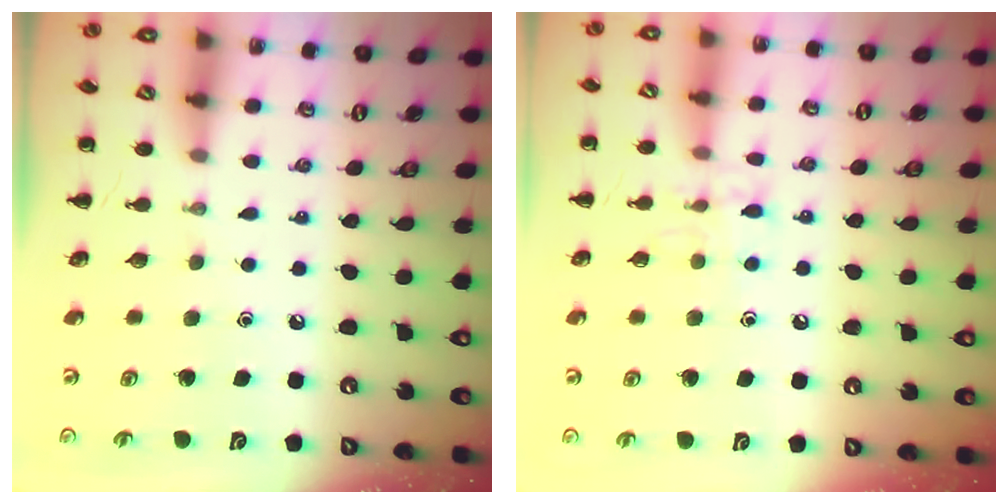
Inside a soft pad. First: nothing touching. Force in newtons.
{"total": 7.1, "press": 7.0, "slide": 1.0}